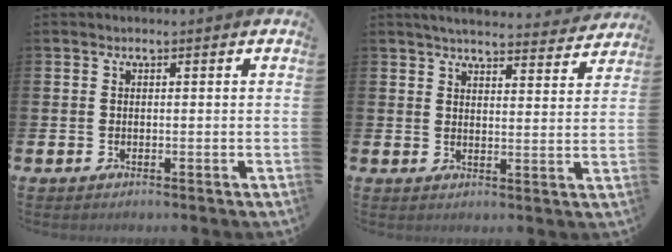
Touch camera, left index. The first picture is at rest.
{"total": 4.7, "force": [4.6, 0.5, 1.0], "torque": [-0.024, -0.033, 0.077]}